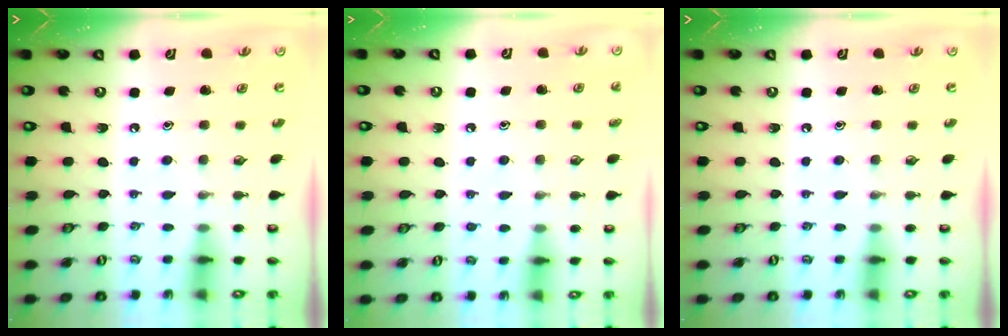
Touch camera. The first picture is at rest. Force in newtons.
{"total": 3.5, "press": 3.5, "slide": 0.4}
{"total": 0.0}